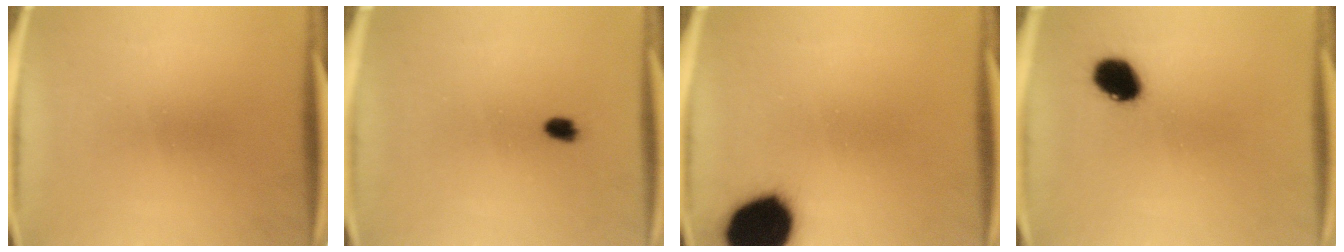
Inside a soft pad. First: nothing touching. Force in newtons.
{"total": 2.7}
{"total": 19.7}
{"total": 7.7}